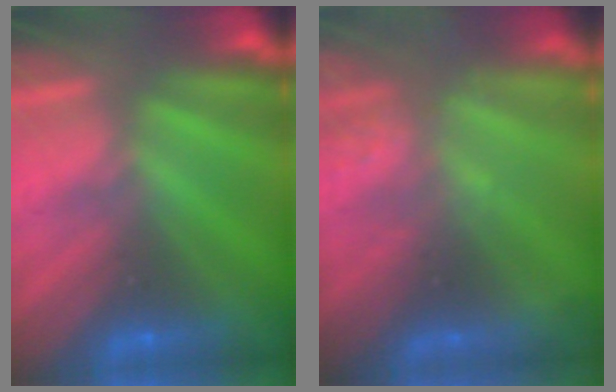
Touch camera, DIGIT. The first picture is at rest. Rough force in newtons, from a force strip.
{"total": 2.3}